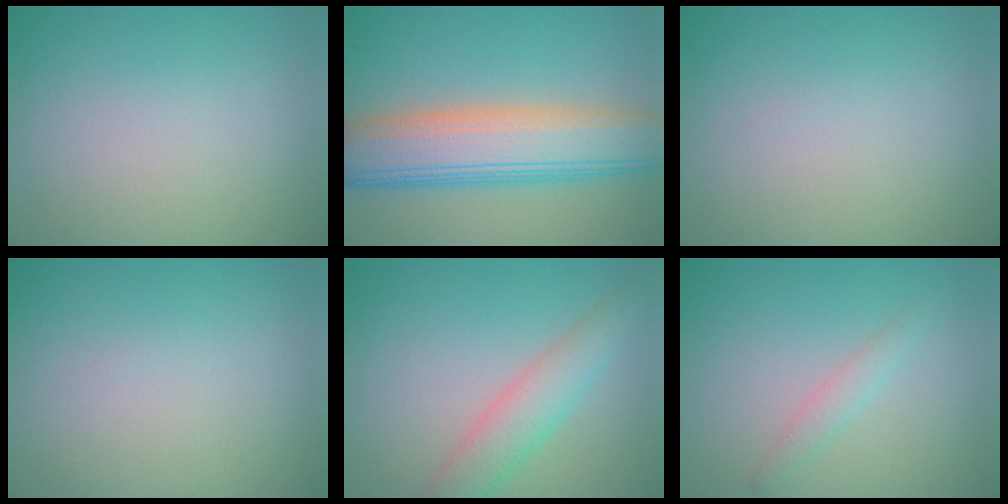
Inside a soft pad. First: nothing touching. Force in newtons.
{"total": 9.4, "press": 9.4, "slide": 0.3}
{"total": 0.0}
{"total": 0.0}
{"total": 4.2, "press": 4.2, "slide": 0.2}
{"total": 1.4, "press": 1.4, "slide": 0.0}